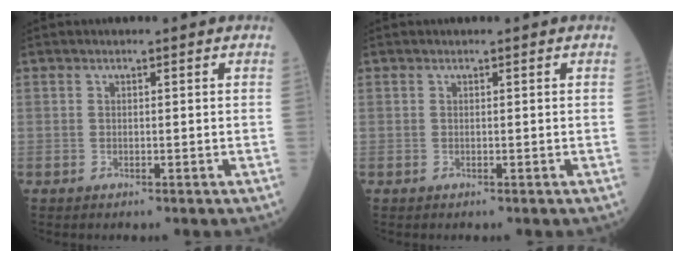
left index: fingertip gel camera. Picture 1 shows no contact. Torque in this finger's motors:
{"motor_torque": [0.00, 0.00, 0.00, 0.00]}